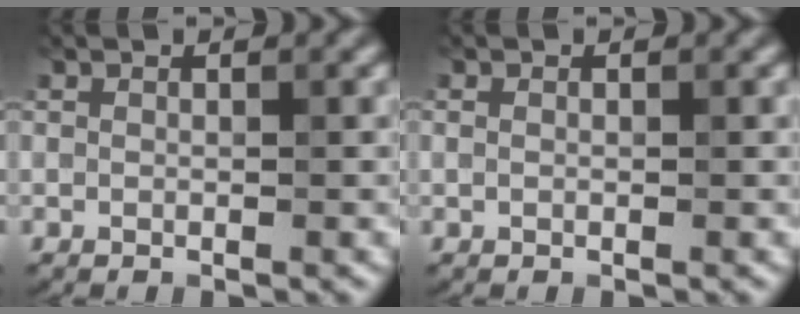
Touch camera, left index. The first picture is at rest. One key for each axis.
{"total": 0.6, "fx": 0.0, "fy": 0.4, "fz": 0.4, "tx": -0.008, "ty": 0.001, "tz": 0.001}